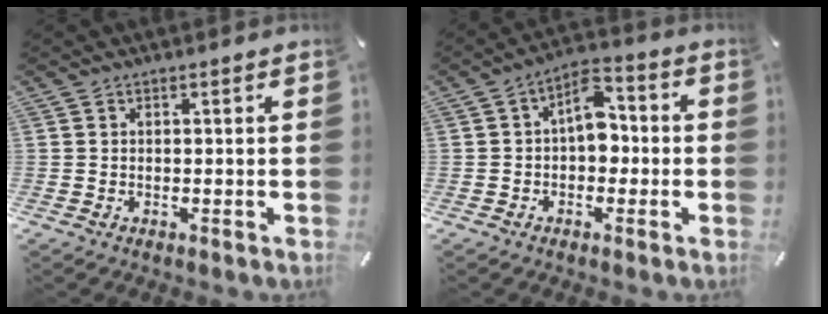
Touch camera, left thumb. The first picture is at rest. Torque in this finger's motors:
{"motor_torque": [0.58, 1.45, 0.64, -0.27, 0.27]}